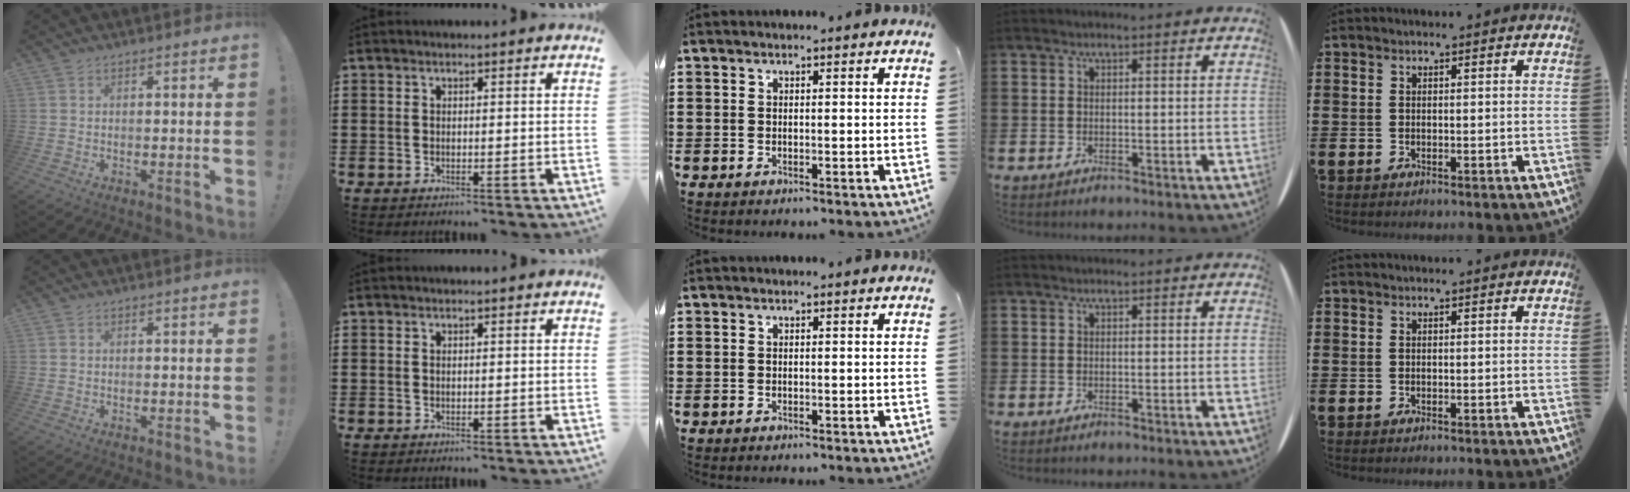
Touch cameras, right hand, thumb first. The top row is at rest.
{}